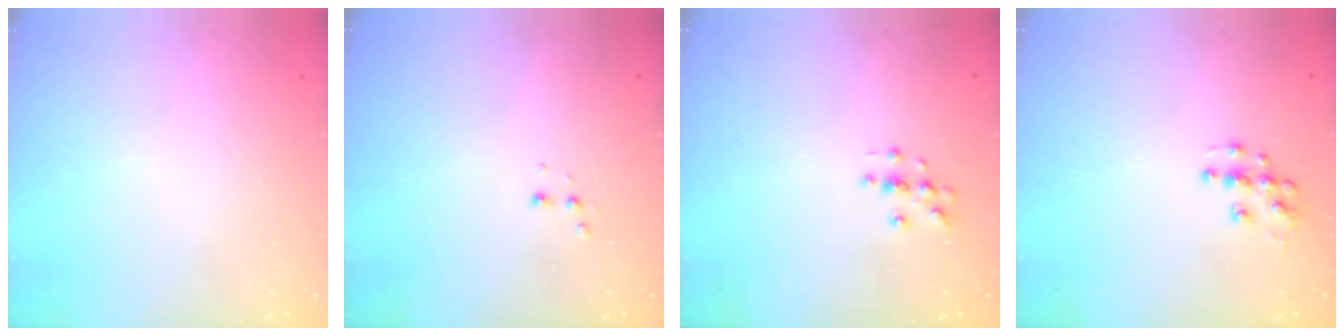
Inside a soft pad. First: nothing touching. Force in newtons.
{"total": 2.5, "press": 2.4, "slide": 0.8}
{"total": 2.9, "press": 2.9, "slide": 0.3}
{"total": 5.9, "press": 5.9, "slide": 0.4}